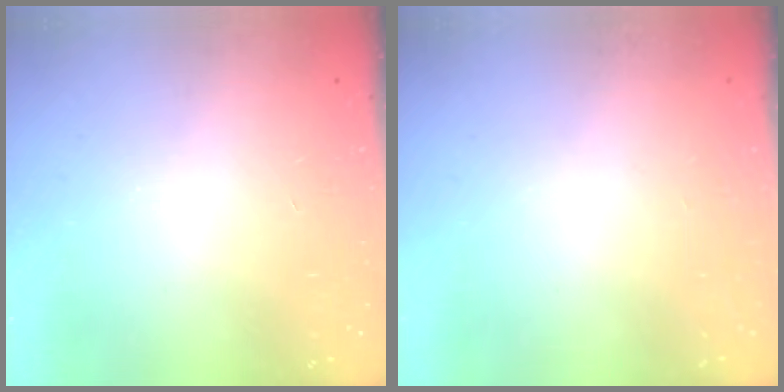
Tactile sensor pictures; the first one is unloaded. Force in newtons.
{"total": 0.0}